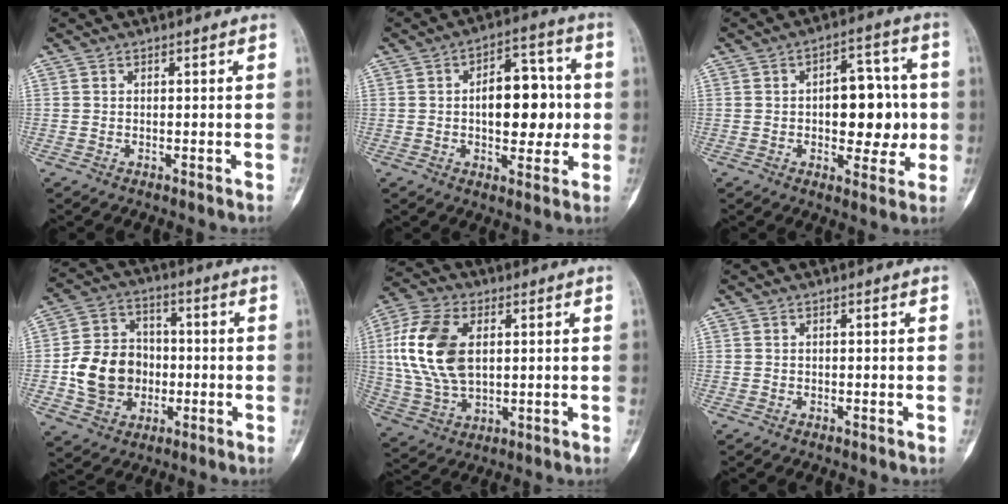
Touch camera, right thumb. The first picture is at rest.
{"total": 13.0, "force": [0.1, 7.4, 10.7], "torque": [-0.115, 0.020, 0.000]}
{"total": 12.9, "force": [-0.5, 7.4, 10.6], "torque": [-0.101, 0.022, -0.004]}
{"total": 13.9, "force": [-1.9, 11.5, 7.5], "torque": [-0.106, 0.023, -0.033]}
{"total": 16.0, "force": [2.6, 9.9, 12.3], "torque": [-0.250, 0.002, 0.052]}
{"total": 0.0}